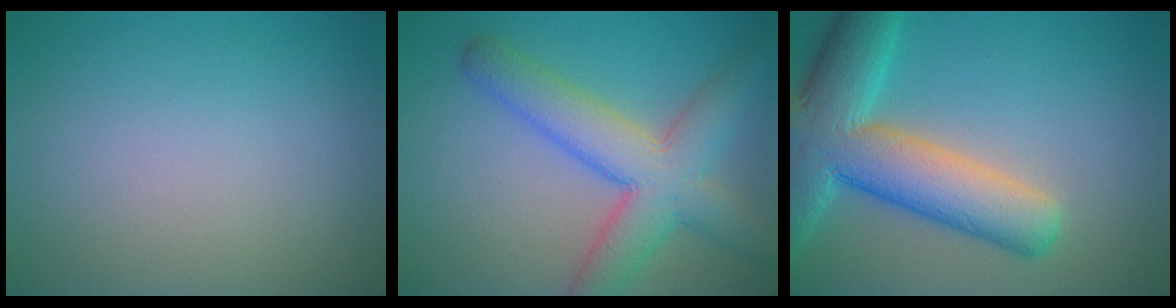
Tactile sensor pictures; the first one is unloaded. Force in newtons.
{"total": 7.2, "press": 7.2, "slide": 0.3}
{"total": 10.2, "press": 10.2, "slide": 0.7}